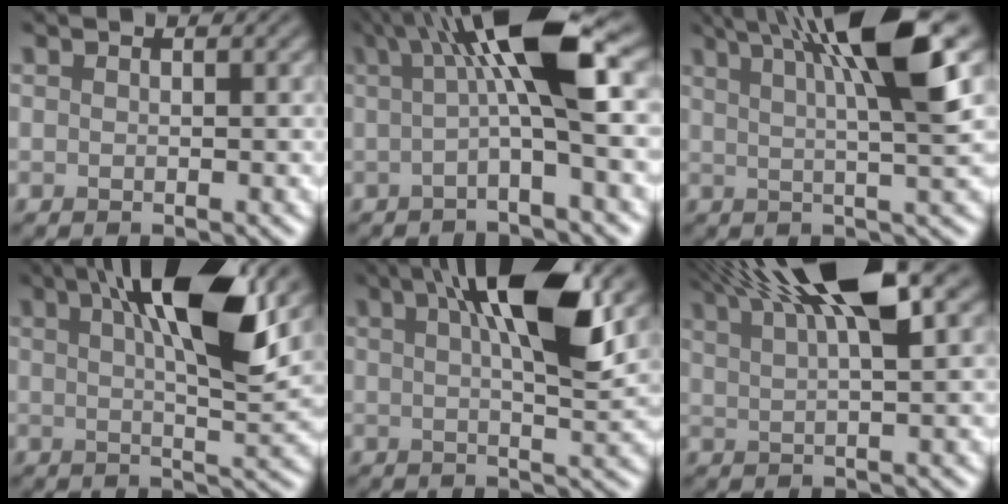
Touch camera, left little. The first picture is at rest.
{"total": 7.4, "force": [1.0, 1.0, 7.2], "torque": [-0.109, 0.005, 0.023]}
{"total": 8.7, "force": [3.8, 1.1, 7.7], "torque": [-0.103, 0.007, 0.074]}
{"total": 9.1, "force": [3.5, 1.9, 8.2], "torque": [-0.118, 0.003, 0.065]}
{"total": 8.2, "force": [3.0, 1.7, 7.4], "torque": [-0.102, 0.006, 0.056]}
{"total": 9.5, "force": [5.5, 2.2, 7.4], "torque": [-0.103, 0.026, 0.091]}